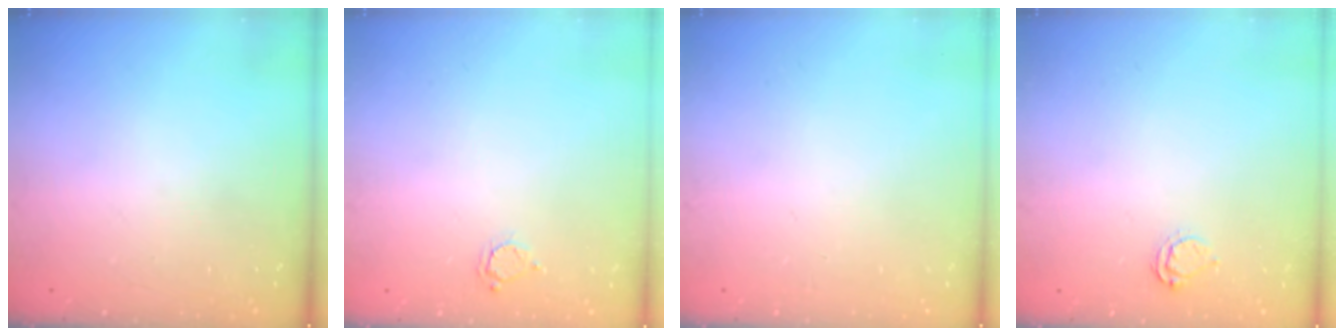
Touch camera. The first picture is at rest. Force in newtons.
{"total": 2.9, "press": 2.9, "slide": 0.4}
{"total": 0.0}
{"total": 4.4, "press": 4.4, "slide": 0.3}